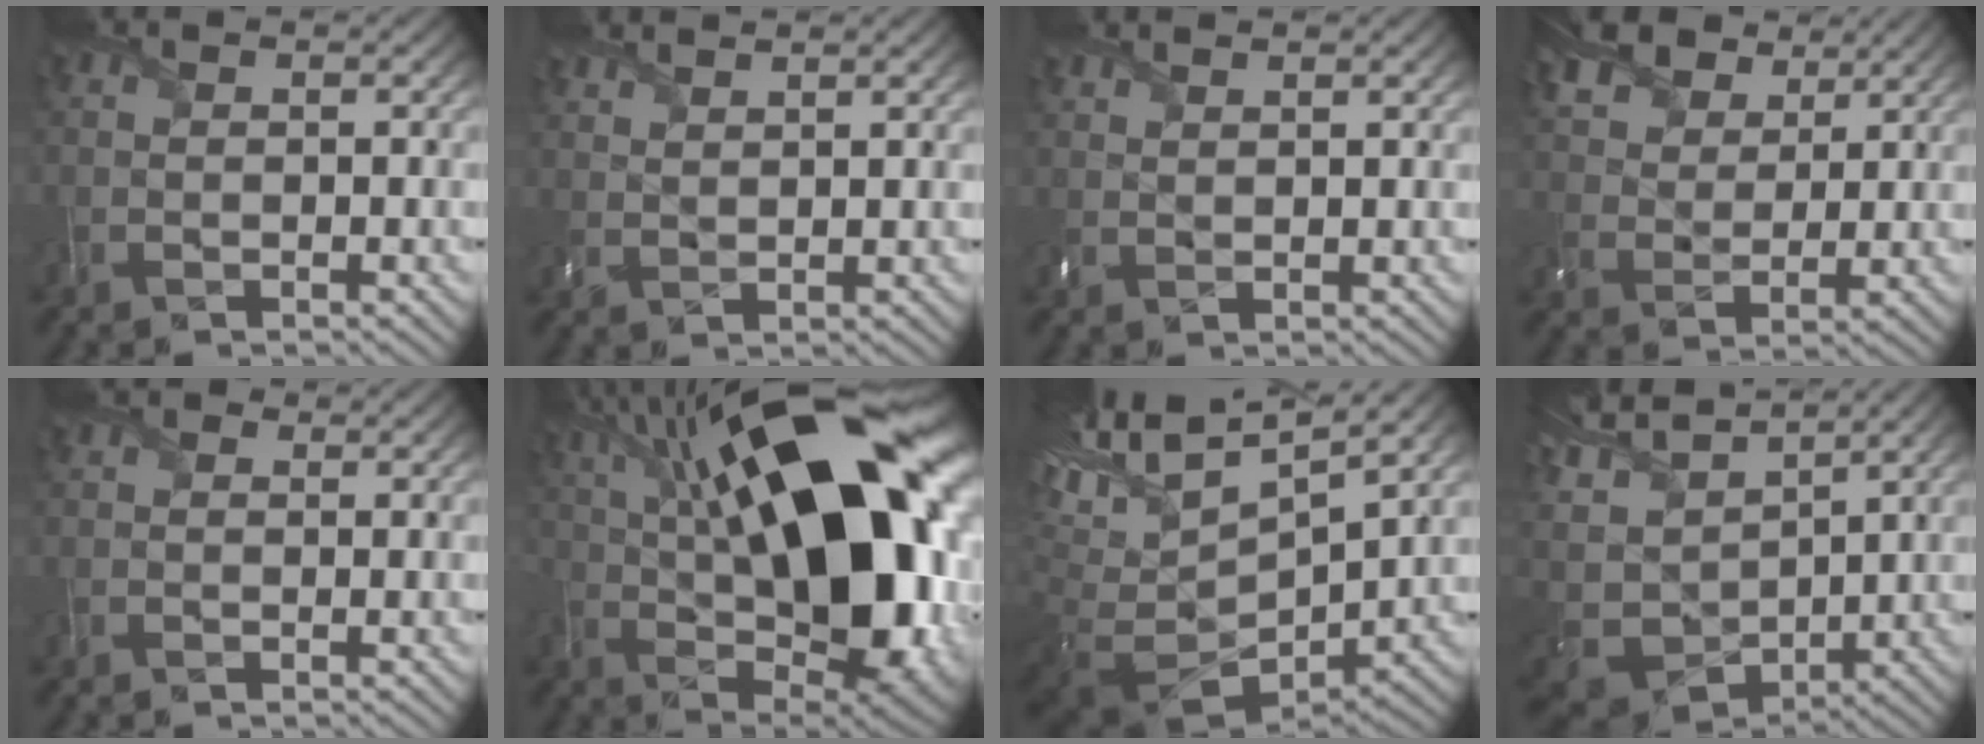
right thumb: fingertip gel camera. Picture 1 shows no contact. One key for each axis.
{"total": 3.0, "fx": 2.7, "fy": 0.4, "fz": 1.3, "tx": -0.031, "ty": 0.000, "tz": 0.053}
{"total": 1.9, "fx": 1.8, "fy": 0.1, "fz": 0.7, "tx": -0.024, "ty": 0.002, "tz": 0.039}
{"total": 9.5, "fx": 6.7, "fy": 4.9, "fz": 4.7, "tx": -0.142, "ty": 0.022, "tz": 0.119}
{"total": 0.6, "fx": 0.0, "fy": 0.6, "fz": 0.2, "tx": -0.001, "ty": -0.004, "tz": -0.007}
{"total": 22.6, "fx": 5.3, "fy": 10.8, "fz": 19.2, "tx": -0.313, "ty": 0.037, "tz": 0.088}
{"total": 15.3, "fx": 4.1, "fy": 7.6, "fz": 12.6, "tx": -0.271, "ty": -0.016, "tz": 0.119}
{"total": 10.9, "fx": 2.7, "fy": 6.9, "fz": 8.0, "tx": -0.234, "ty": 0.005, "tz": 0.064}